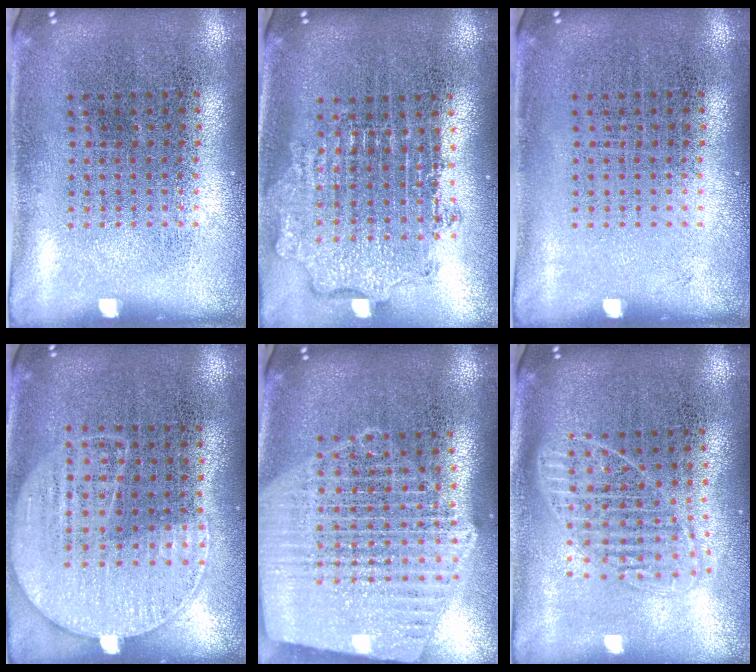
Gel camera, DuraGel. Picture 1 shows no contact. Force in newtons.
{"total": 1.9, "press": 1.4, "slide": 1.2}
{"total": 0.0}
{"total": 1.2, "press": 1.0, "slide": 0.6}
{"total": 2.4, "press": 2.1, "slide": 1.2}
{"total": 1.8, "press": 1.6, "slide": 1.0}